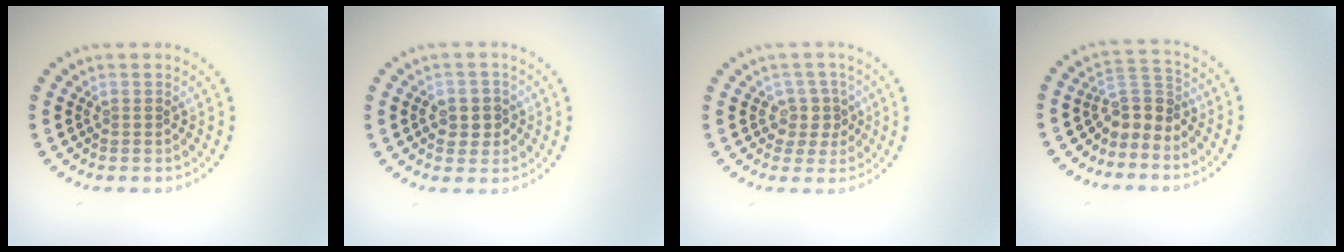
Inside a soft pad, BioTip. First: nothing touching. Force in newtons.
{"total": 1.9, "press": 1.8, "slide": 0.2}
{"total": 2.2, "press": 1.9, "slide": 1.2}
{"total": 2.9, "press": 2.2, "slide": 1.9}